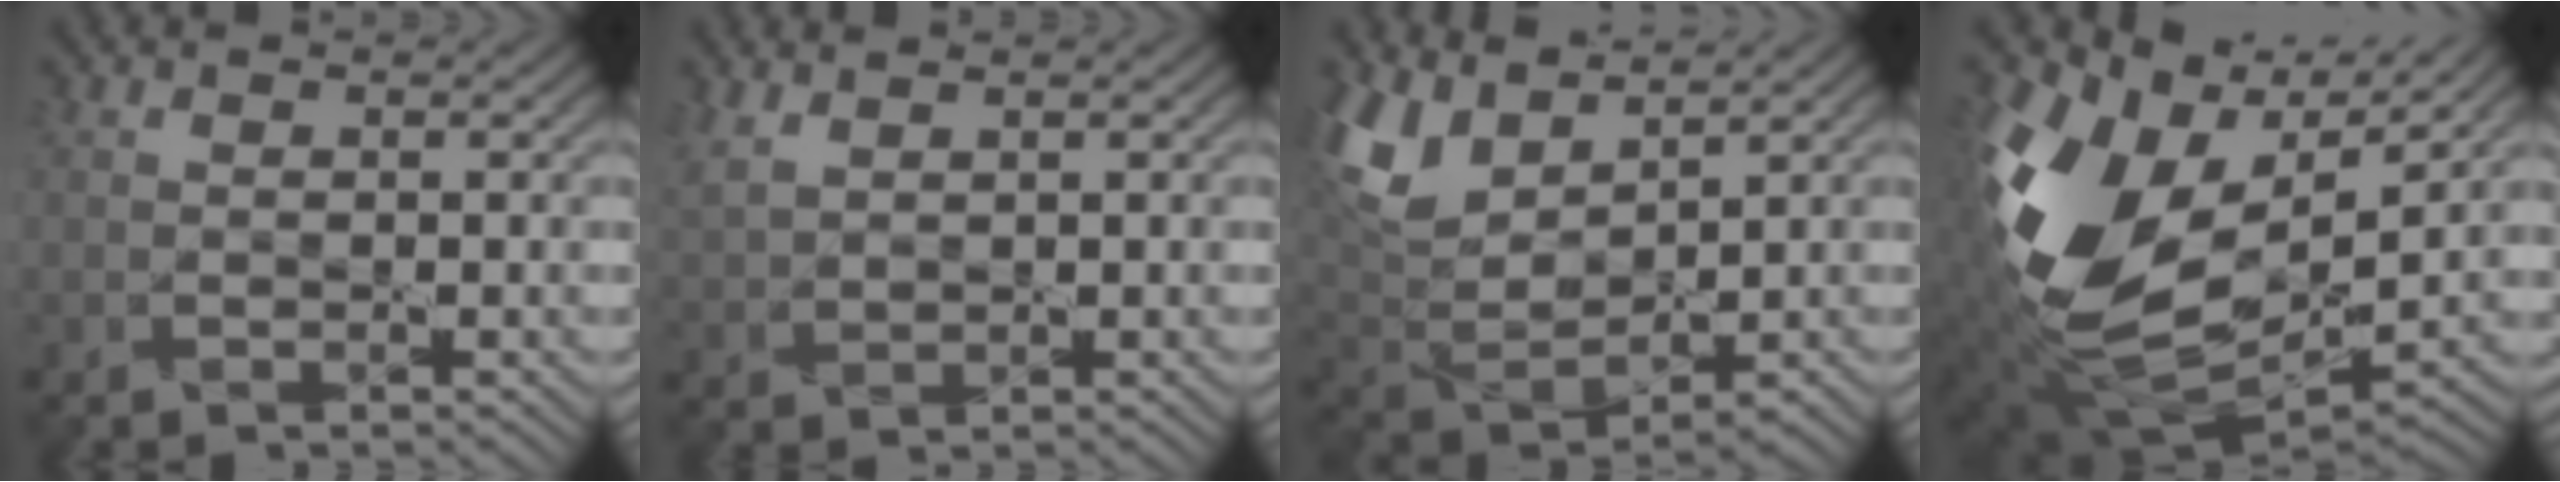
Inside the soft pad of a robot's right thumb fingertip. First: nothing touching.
{"total": 2.9, "force": [2.1, 1.0, 1.8], "torque": [-0.055, 0.008, 0.050]}
{"total": 10.4, "force": [6.2, 4.8, 6.8], "torque": [-0.180, 0.008, 0.130]}
{"total": 16.4, "force": [3.4, 10.8, 11.9], "torque": [-0.273, -0.009, 0.070]}